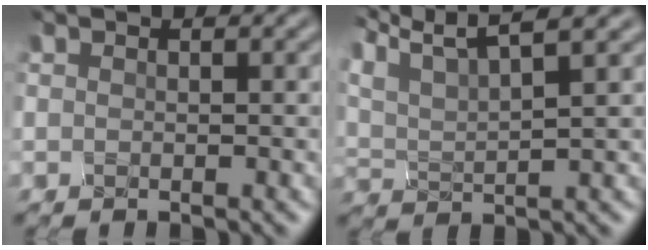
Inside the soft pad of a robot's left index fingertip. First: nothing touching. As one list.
[{"total": 5.8, "force": [4.3, 1.3, 3.7], "torque": [-0.099, 0.020, 0.081]}]